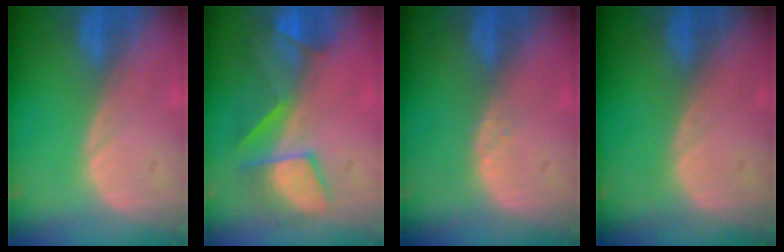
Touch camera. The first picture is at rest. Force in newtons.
{"total": 8.8, "press": 8.2, "slide": 3.0}
{"total": 1.1, "press": 0.8, "slide": 0.7}
{"total": 0.0}